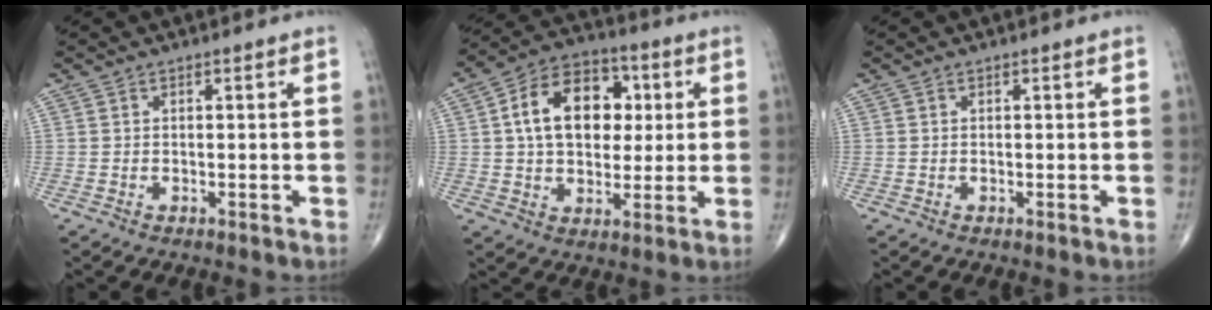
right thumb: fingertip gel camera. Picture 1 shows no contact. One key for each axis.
{"total": 15.8, "fx": 2.8, "fy": 10.9, "fz": 11.1, "tx": -0.142, "ty": 0.013, "tz": 0.040}
{"total": 0.0}